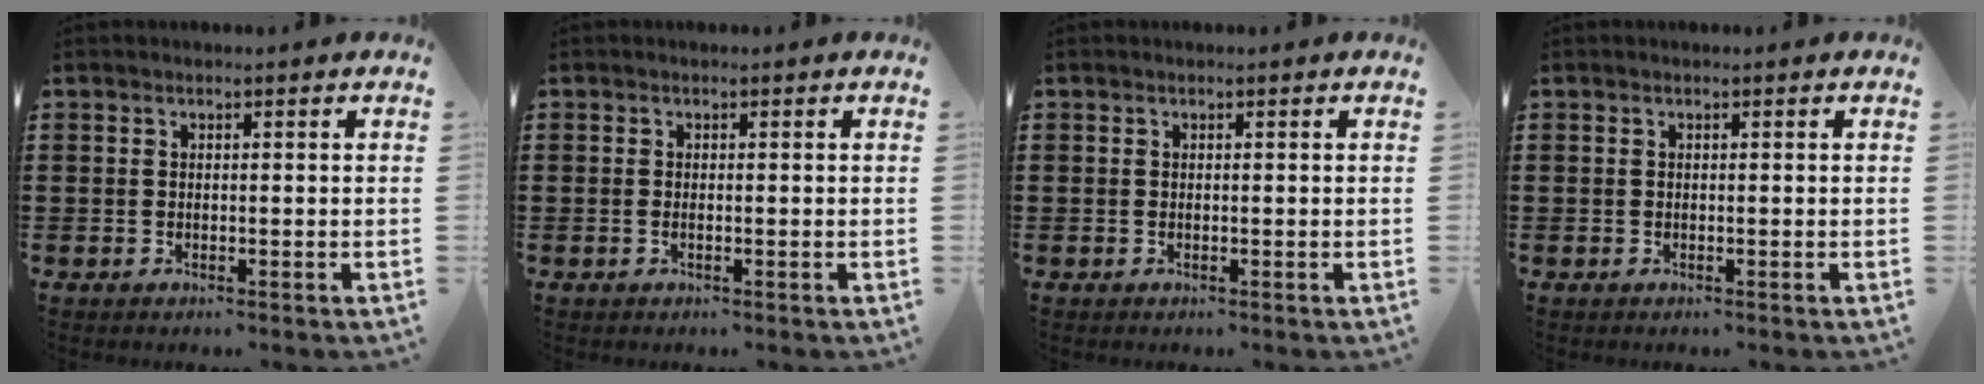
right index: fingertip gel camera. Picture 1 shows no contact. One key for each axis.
{"total": 0.6, "fx": -0.3, "fy": 0.1, "fz": 0.5, "tx": -0.010, "ty": -0.003, "tz": -0.005}
{"total": 0.0}
{"total": 0.0}